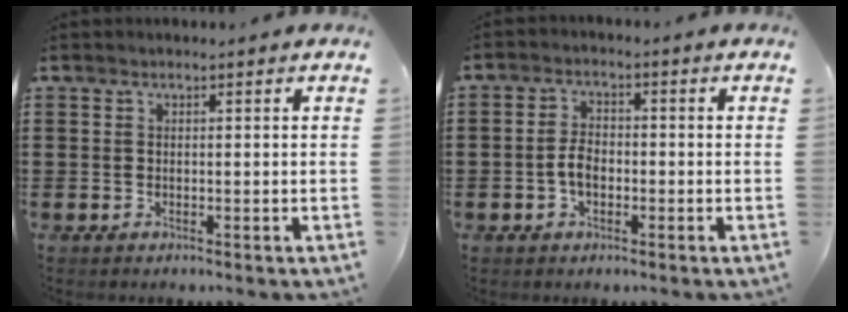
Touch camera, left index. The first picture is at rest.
{"total": 3.5, "force": [-0.8, 2.0, 2.8], "torque": [-0.067, 0.001, -0.019]}